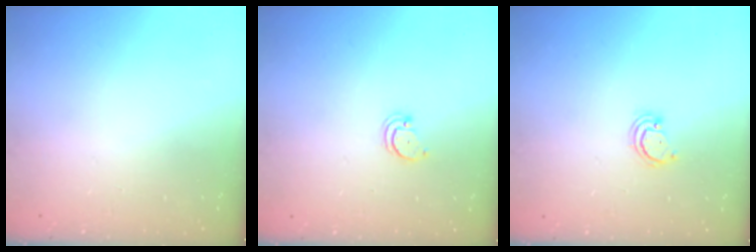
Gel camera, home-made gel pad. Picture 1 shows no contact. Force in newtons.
{"total": 2.5, "press": 2.5, "slide": 0.3}
{"total": 2.6, "press": 2.6, "slide": 0.3}